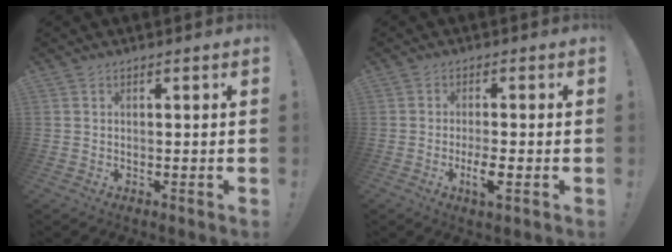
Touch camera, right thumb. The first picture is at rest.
{"total": 5.6, "force": [-2.1, 1.0, 5.0], "torque": [-0.101, -0.004, -0.038]}